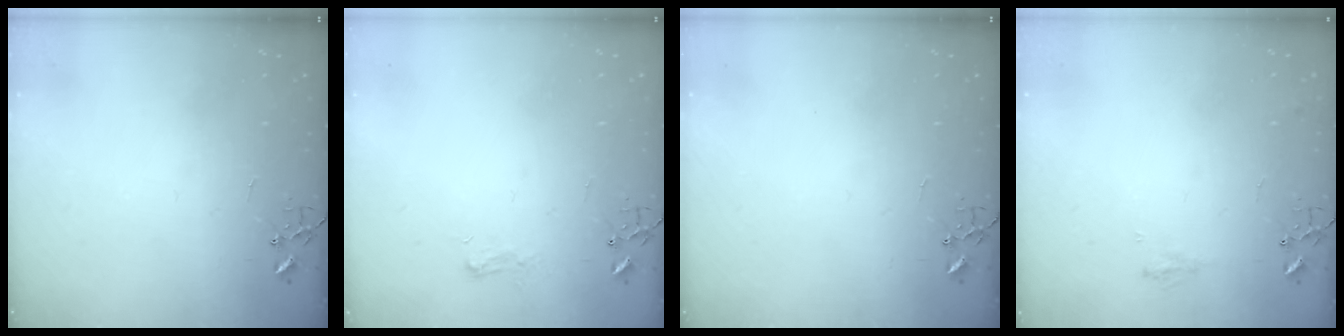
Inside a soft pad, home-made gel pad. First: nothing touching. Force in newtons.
{"total": 6.6, "press": 6.6, "slide": 0.5}
{"total": 0.0}
{"total": 5.8, "press": 5.7, "slide": 0.7}